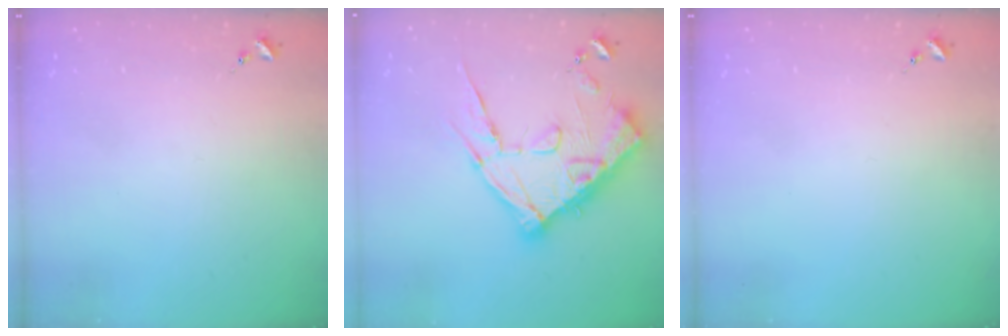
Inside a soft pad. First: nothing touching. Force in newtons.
{"total": 19.4, "press": 19.4, "slide": 1.0}
{"total": 0.0}